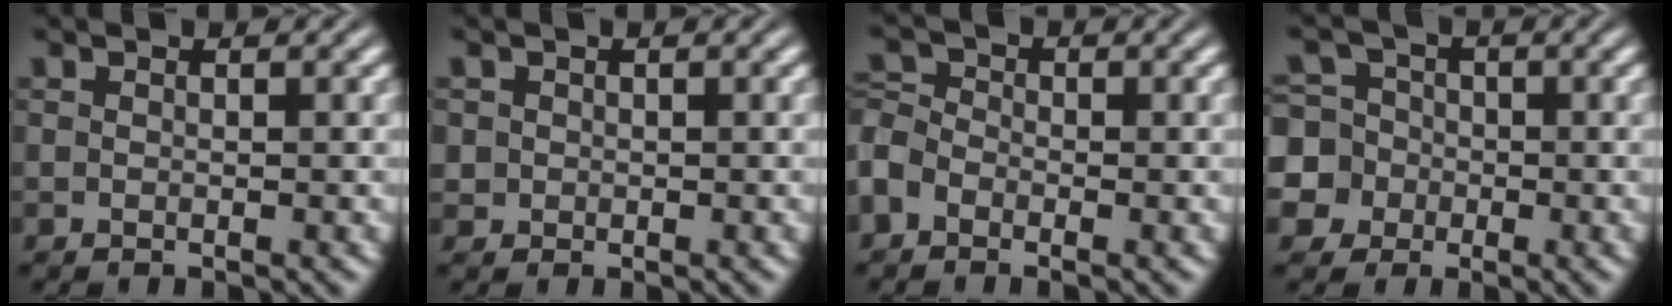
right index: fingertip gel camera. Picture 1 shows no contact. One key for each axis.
{"total": 1.6, "fx": 0.0, "fy": 1.5, "fz": 0.4, "tx": -0.013, "ty": -0.007, "tz": 0.003}
{"total": 2.4, "fx": -1.0, "fy": 1.9, "fz": 1.1, "tx": -0.019, "ty": -0.013, "tz": -0.019}
{"total": 9.6, "fx": -1.9, "fy": 9.1, "fz": 2.5, "tx": -0.069, "ty": -0.040, "tz": -0.038}